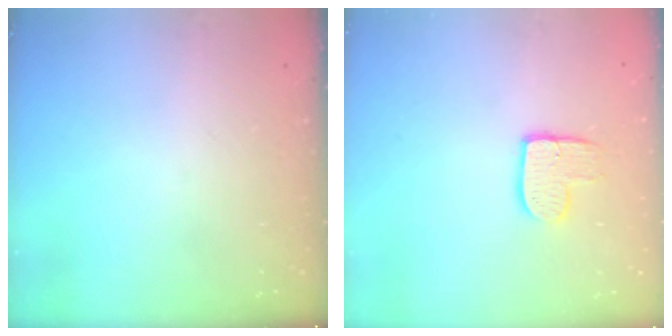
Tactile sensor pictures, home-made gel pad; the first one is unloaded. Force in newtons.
{"total": 9.7, "press": 9.6, "slide": 0.7}